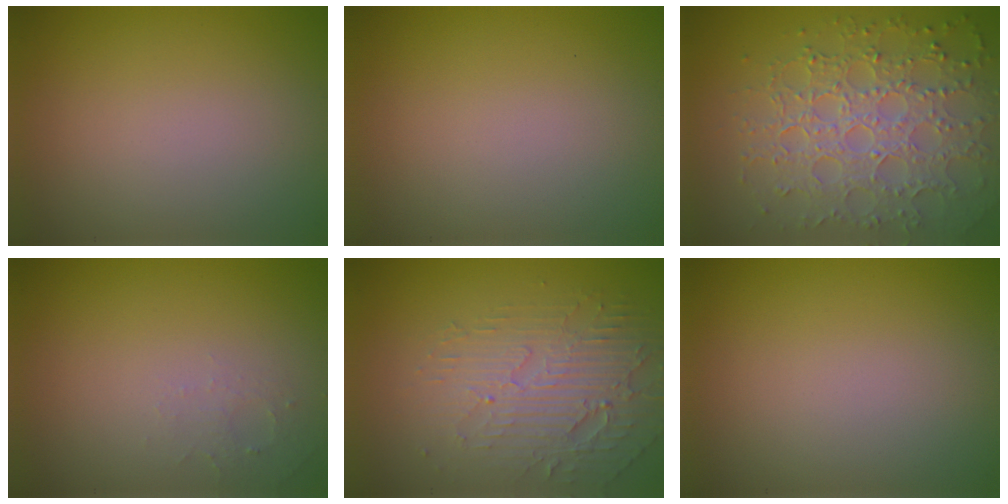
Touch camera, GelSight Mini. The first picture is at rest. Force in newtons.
{"total": 0.0}
{"total": 7.8, "press": 5.7, "slide": 5.2}
{"total": 1.2, "press": 1.2, "slide": 0.3}
{"total": 4.3, "press": 3.8, "slide": 2.1}
{"total": 0.0}